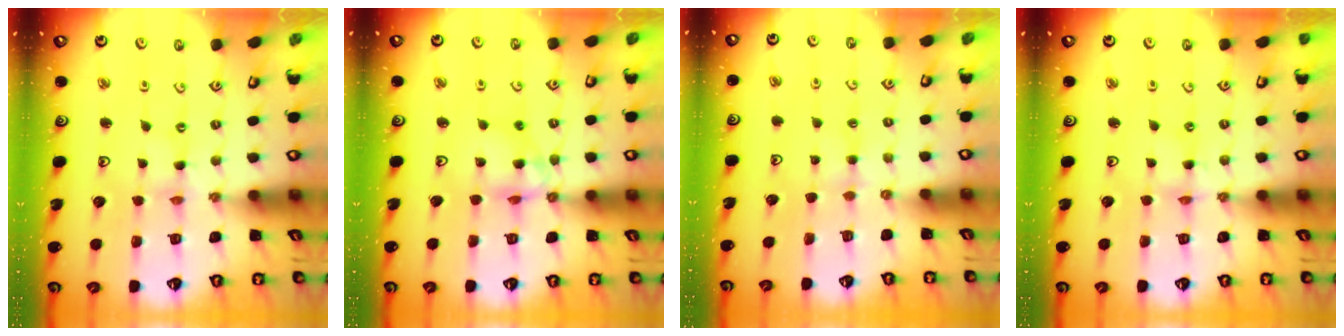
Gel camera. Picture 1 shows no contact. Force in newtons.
{"total": 10.9, "press": 10.9, "slide": 0.8}
{"total": 1.6, "press": 1.5, "slide": 0.4}
{"total": 2.1, "press": 2.1, "slide": 0.3}